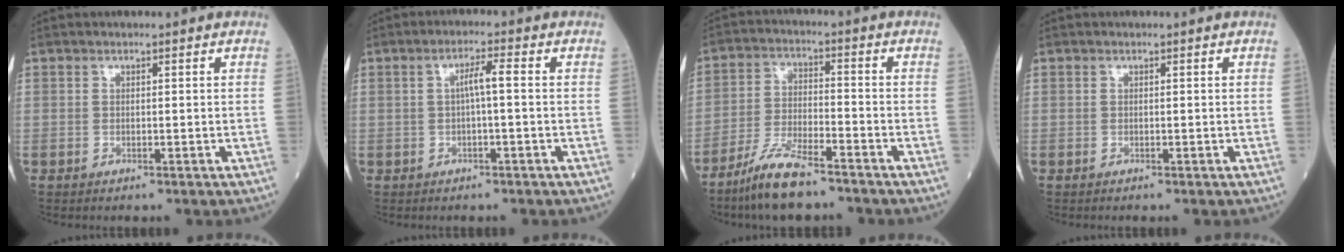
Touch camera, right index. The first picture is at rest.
{"total": 2.9, "force": [0.0, 0.1, 2.9], "torque": [-0.052, 0.008, 0.001]}
{"total": 8.7, "force": [-6.8, 1.4, 5.3], "torque": [-0.110, -0.020, -0.128]}
{"total": 0.0}